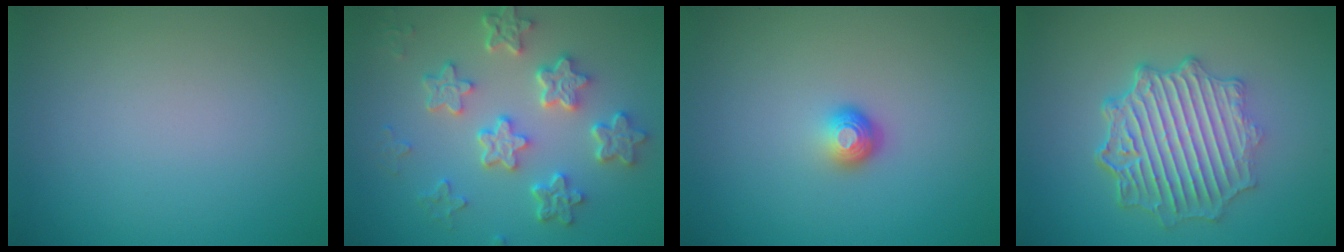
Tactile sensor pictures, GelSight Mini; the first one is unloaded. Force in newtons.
{"total": 6.2, "press": 4.9, "slide": 3.9}
{"total": 1.8, "press": 1.1, "slide": 1.5}
{"total": 6.6, "press": 5.1, "slide": 4.1}